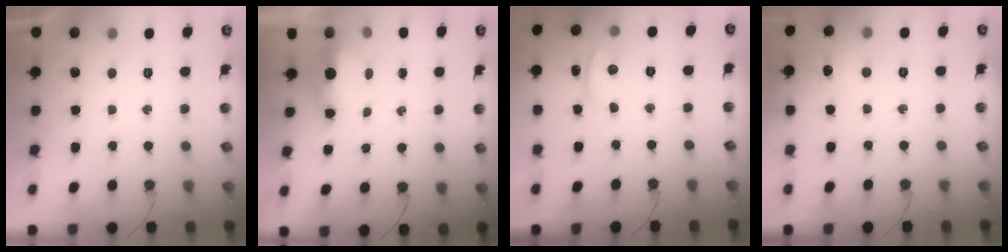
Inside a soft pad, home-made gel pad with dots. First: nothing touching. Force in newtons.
{"total": 13.8, "press": 6.8, "slide": 11.9}
{"total": 1.6, "press": 1.2, "slide": 1.0}
{"total": 3.8, "press": 3.8, "slide": 0.7}